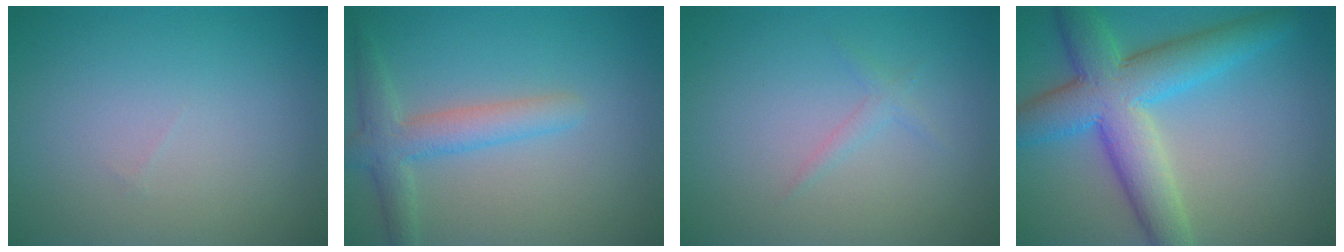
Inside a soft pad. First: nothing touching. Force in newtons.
{"total": 3.5, "press": 3.5, "slide": 0.2}
{"total": 1.0, "press": 1.0, "slide": 0.0}
{"total": 8.7, "press": 8.6, "slide": 0.2}